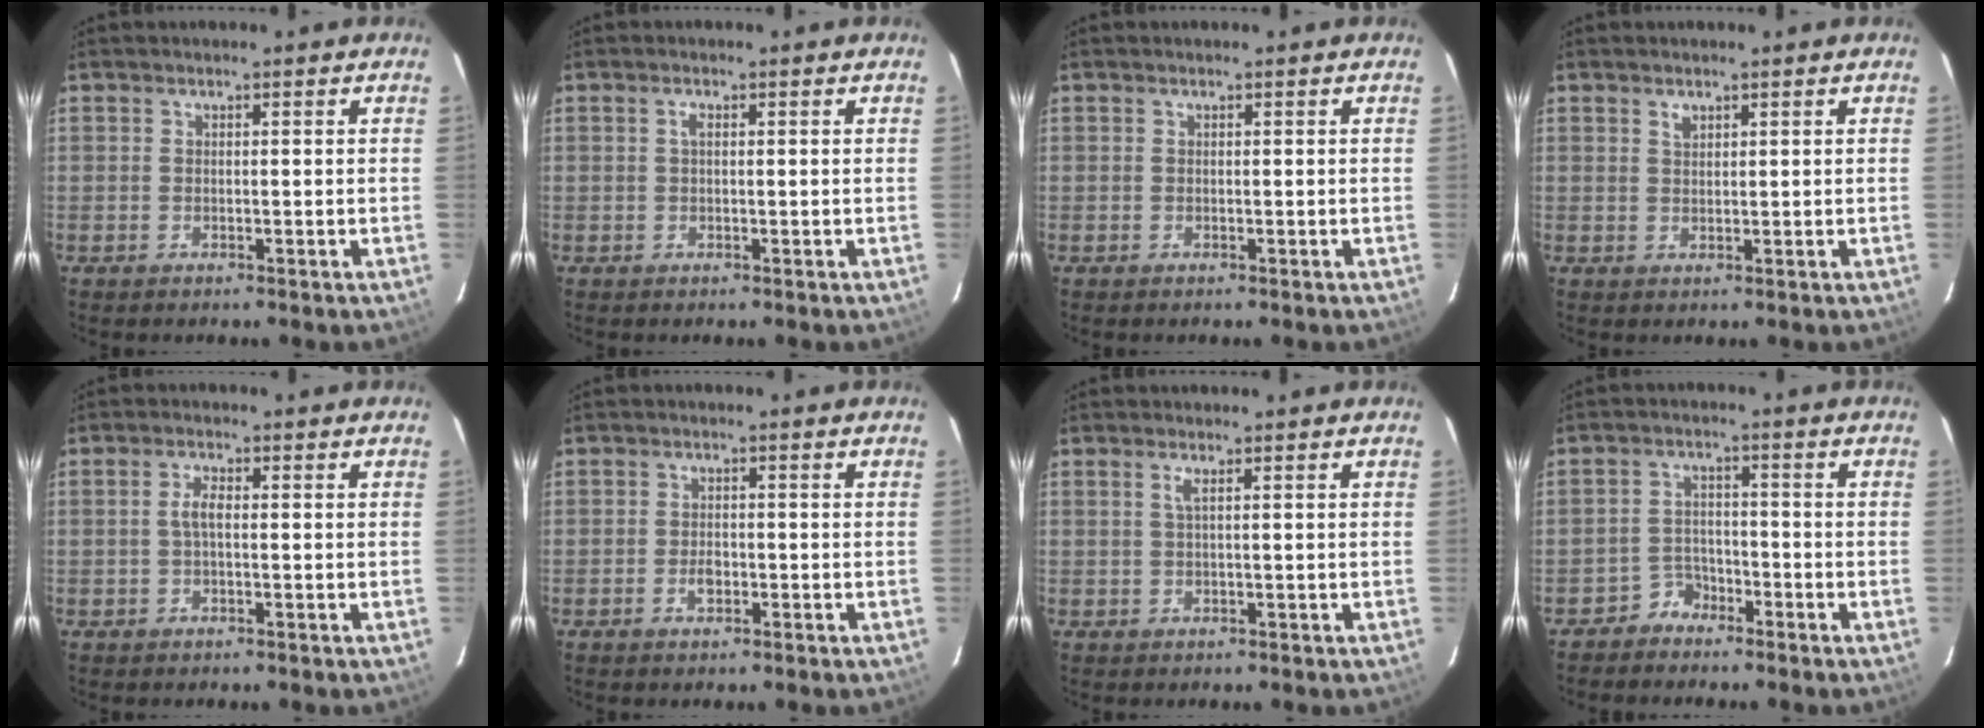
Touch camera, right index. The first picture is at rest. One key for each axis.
{"total": 1.0, "fx": 0.2, "fy": 0.4, "fz": 0.9, "tx": -0.018, "ty": 0.003, "tz": 0.002}
{"total": 0.0}
{"total": 1.4, "fx": 0.9, "fy": 0.8, "fz": 0.7, "tx": -0.010, "ty": 0.003, "tz": 0.017}
{"total": 2.5, "fx": 0.0, "fy": 0.9, "fz": 2.4, "tx": -0.050, "ty": 0.006, "tz": 0.000}
{"total": 2.4, "fx": -0.9, "fy": 1.5, "fz": 1.6, "tx": -0.030, "ty": 0.001, "tz": -0.016}
{"total": 1.0, "fx": 0.4, "fy": 0.2, "fz": 1.0, "tx": -0.020, "ty": 0.002, "tz": 0.006}
{"total": 3.6, "fx": -3.0, "fy": 2.0, "fz": -0.2, "tx": 0.003, "ty": 0.014, "tz": -0.055}